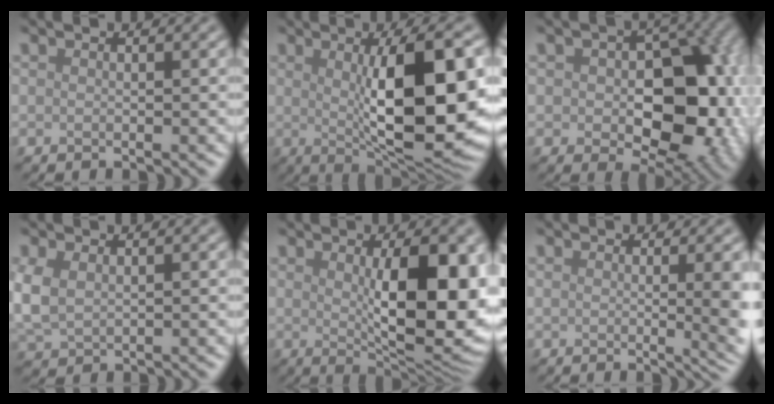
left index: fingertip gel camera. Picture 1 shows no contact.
{"total": 11.9, "force": [-0.1, 3.1, 11.5], "torque": [-0.165, -0.002, 0.007]}
{"total": 11.6, "force": [-0.5, 7.5, 8.8], "torque": [-0.120, -0.008, 0.003]}
{"total": 3.0, "force": [0.5, 2.1, 2.1], "torque": [-0.075, -0.002, 0.020]}
{"total": 11.3, "force": [0.2, 3.8, 10.7], "torque": [-0.135, -0.007, 0.013]}
{"total": 5.1, "force": [0.4, 1.8, 4.7], "torque": [-0.039, -0.004, 0.008]}